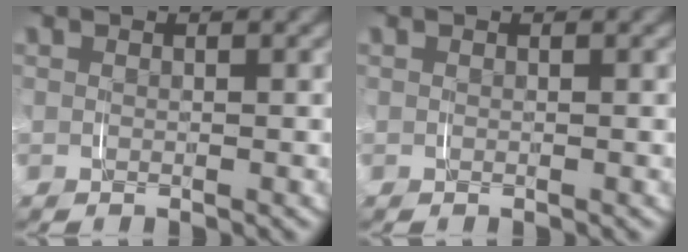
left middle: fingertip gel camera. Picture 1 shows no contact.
{"total": 0.0}